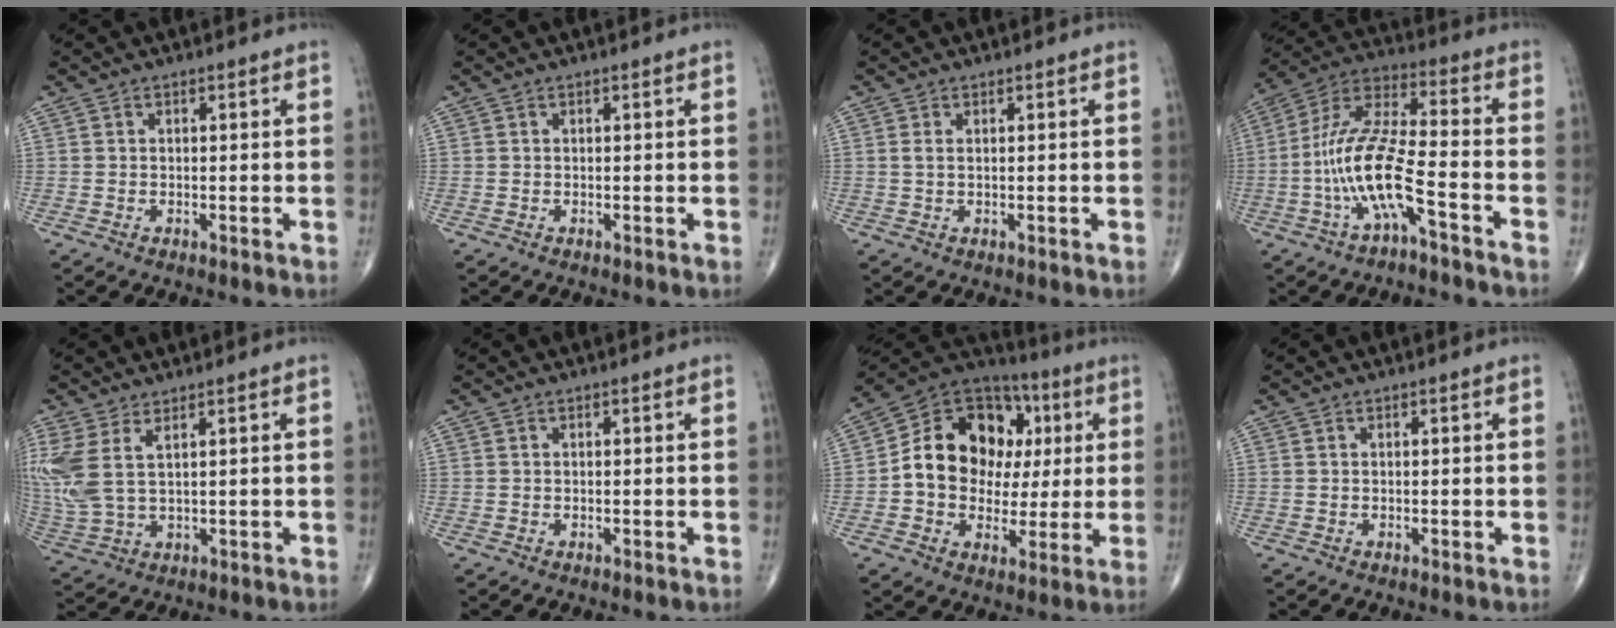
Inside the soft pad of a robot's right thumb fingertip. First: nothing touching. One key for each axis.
{"total": 0.0}
{"total": 1.3, "fx": 0.3, "fy": 0.7, "fz": 1.1, "tx": -0.030, "ty": 0.006, "tz": 0.010}
{"total": 14.0, "fx": -5.2, "fy": 3.6, "fz": 12.5, "tx": -0.267, "ty": 0.054, "tz": -0.100}
{"total": 10.6, "fx": 3.6, "fy": 4.9, "fz": 8.7, "tx": -0.233, "ty": -0.009, "tz": 0.088}
{"total": 0.0}
{"total": 18.5, "fx": 2.2, "fy": 14.6, "fz": 11.2, "tx": -0.138, "ty": 0.029, "tz": 0.036}
{"total": 0.0}